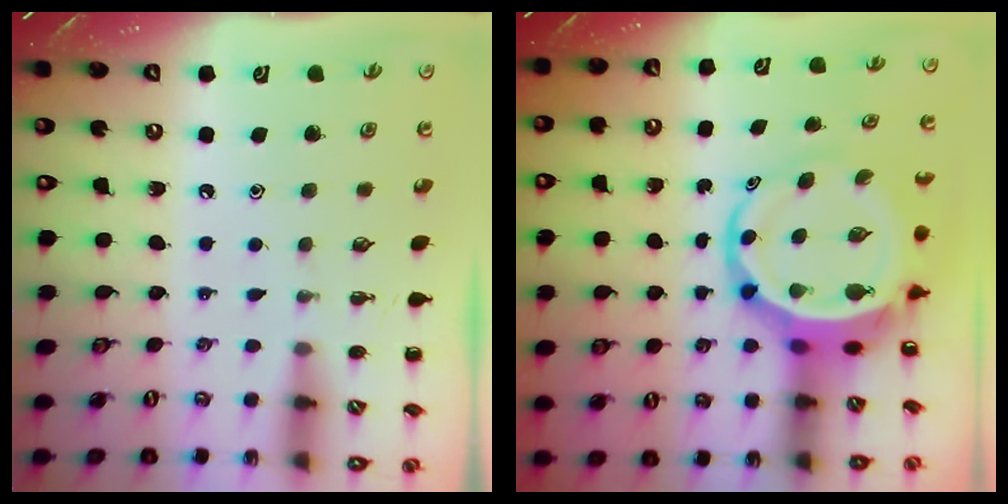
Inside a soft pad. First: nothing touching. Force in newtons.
{"total": 8.9, "press": 8.4, "slide": 2.9}